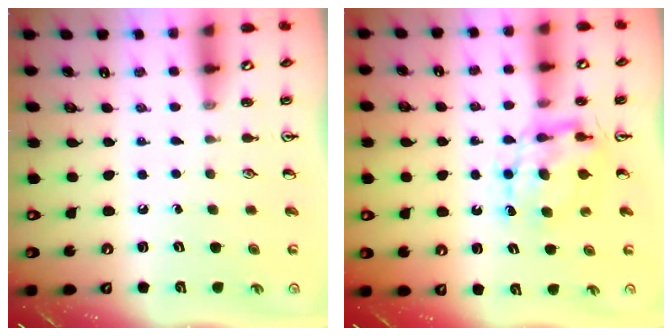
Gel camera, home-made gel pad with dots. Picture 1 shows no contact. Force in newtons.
{"total": 7.1, "press": 7.1, "slide": 0.2}